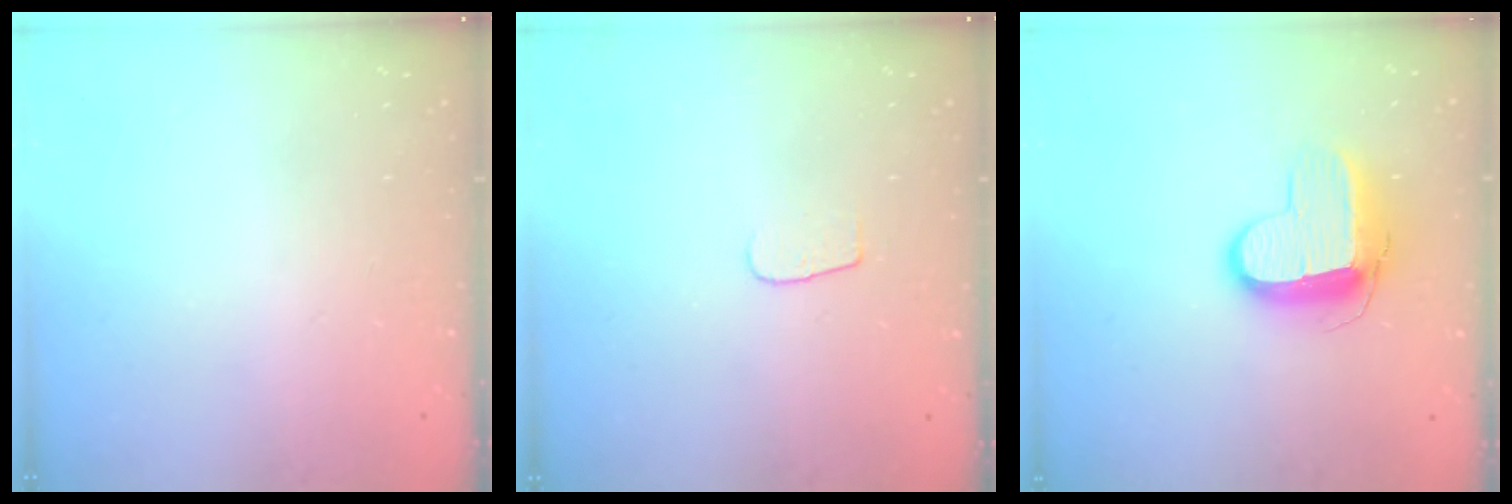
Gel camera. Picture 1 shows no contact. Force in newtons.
{"total": 4.2, "press": 4.2, "slide": 0.4}
{"total": 10.8, "press": 10.8, "slide": 0.9}